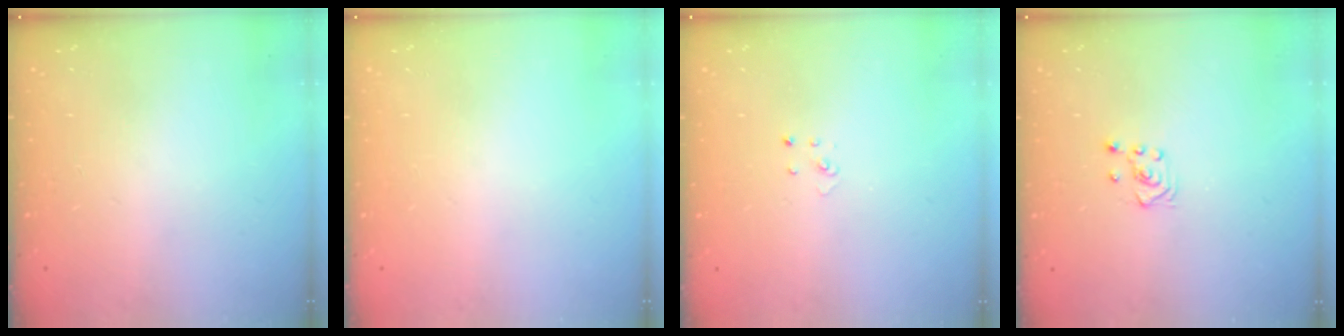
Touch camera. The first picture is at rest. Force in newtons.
{"total": 0.0}
{"total": 1.9, "press": 1.9, "slide": 0.2}
{"total": 3.0, "press": 2.9, "slide": 0.9}